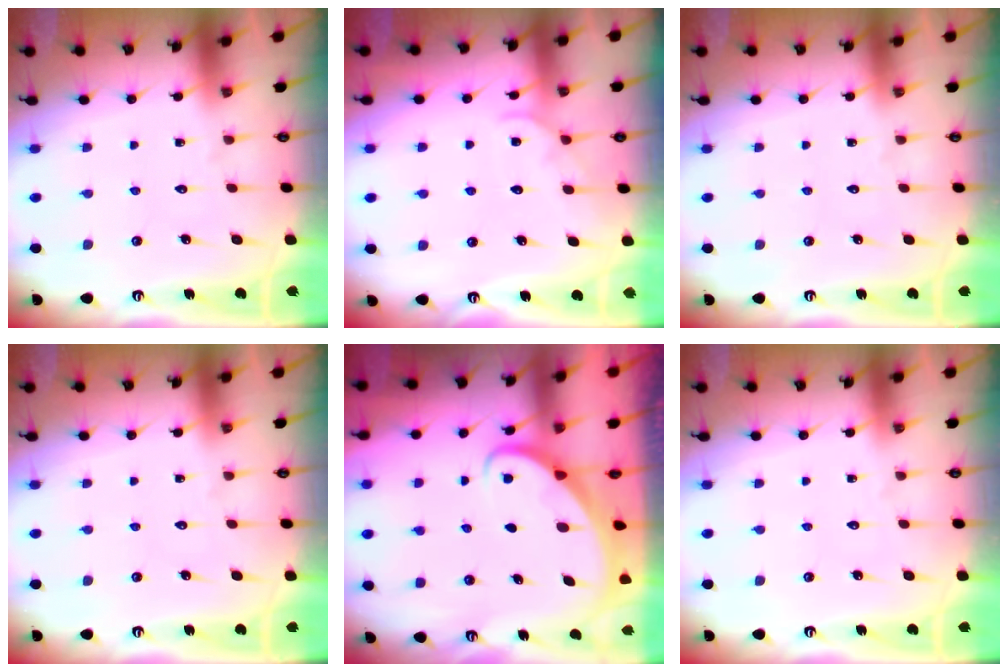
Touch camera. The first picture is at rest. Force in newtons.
{"total": 4.6, "press": 4.6, "slide": 0.5}
{"total": 0.0}
{"total": 0.0}
{"total": 2.2, "press": 2.2, "slide": 0.2}
{"total": 0.0}